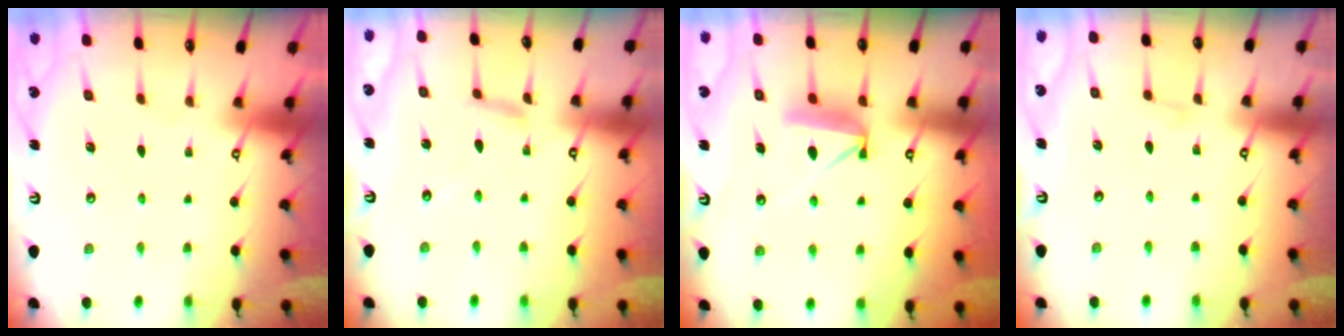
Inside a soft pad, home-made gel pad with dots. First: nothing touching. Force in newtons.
{"total": 5.1, "press": 5.1, "slide": 0.4}
{"total": 9.5, "press": 9.4, "slide": 0.9}
{"total": 2.2, "press": 2.1, "slide": 0.3}